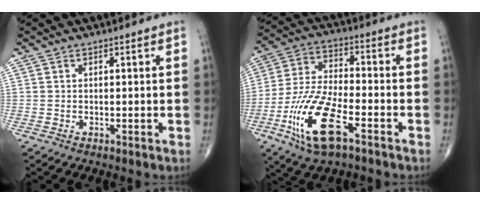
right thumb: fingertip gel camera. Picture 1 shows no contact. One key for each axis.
{"total": 16.0, "fx": -7.4, "fy": 5.9, "fz": 12.9, "tx": -0.269, "ty": 0.021, "tz": -0.135}